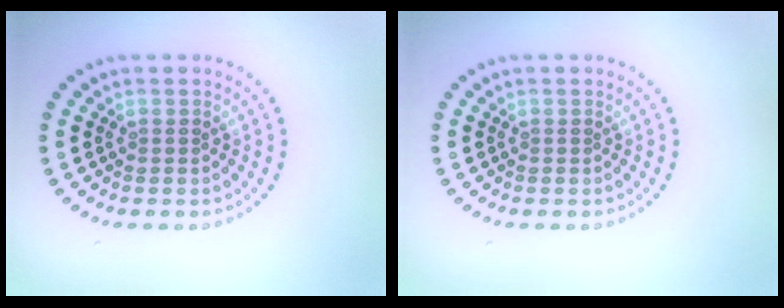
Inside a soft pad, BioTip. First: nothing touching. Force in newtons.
{"total": 0.0}